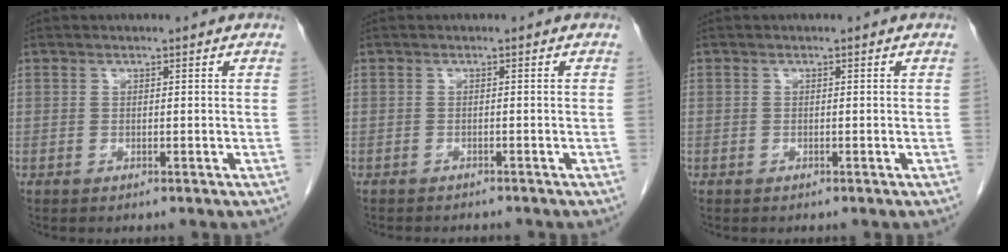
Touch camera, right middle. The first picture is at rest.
{"total": 3.7, "force": [-3.4, 0.9, 1.1], "torque": [-0.015, -0.005, -0.042]}
{"total": 0.0}